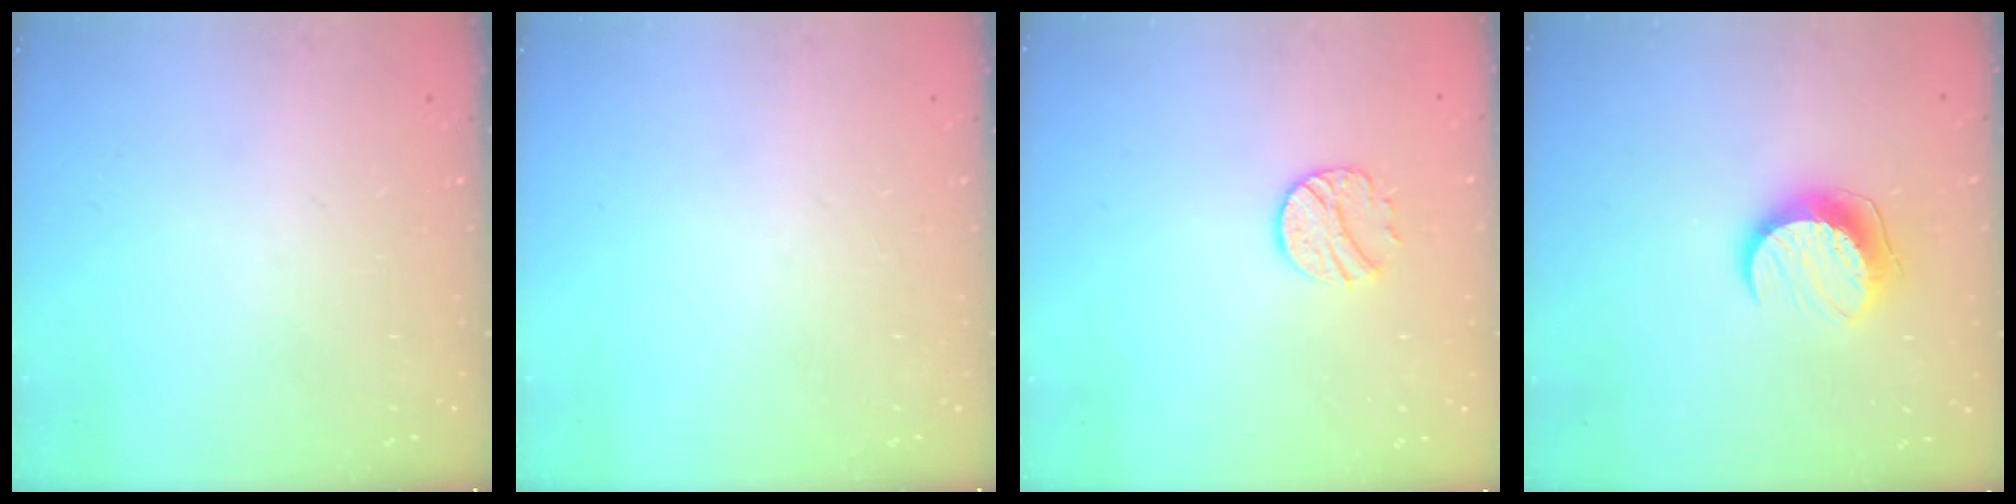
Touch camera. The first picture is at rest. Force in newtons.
{"total": 0.0}
{"total": 9.4, "press": 9.4, "slide": 0.7}
{"total": 10.4, "press": 10.4, "slide": 0.4}